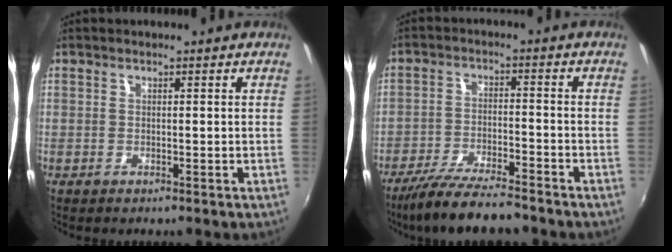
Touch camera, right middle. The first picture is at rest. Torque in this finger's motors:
{"motor_torque": [0.58, -1.03, 0.85, 0.21]}